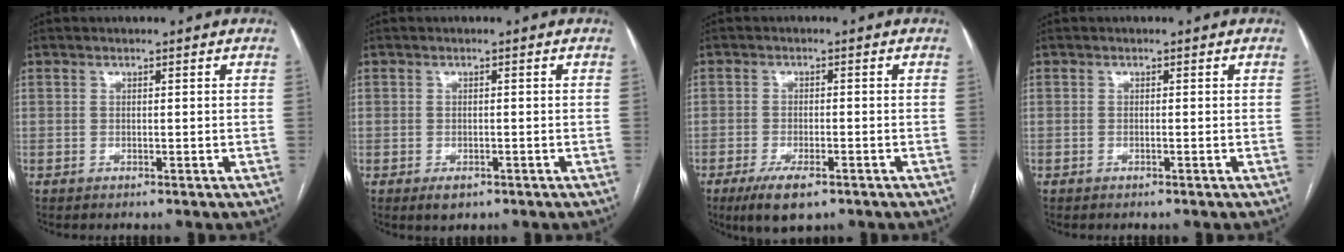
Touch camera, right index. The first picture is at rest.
{"total": 2.1, "force": [-1.2, 1.4, 1.0], "torque": [-0.011, 0.001, -0.009]}
{"total": 5.9, "force": [-3.8, 2.0, 4.1], "torque": [-0.074, -0.009, -0.057]}
{"total": 0.0}